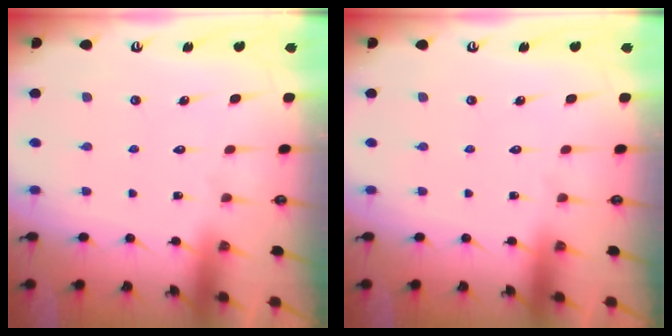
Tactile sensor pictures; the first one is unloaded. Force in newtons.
{"total": 0.0}